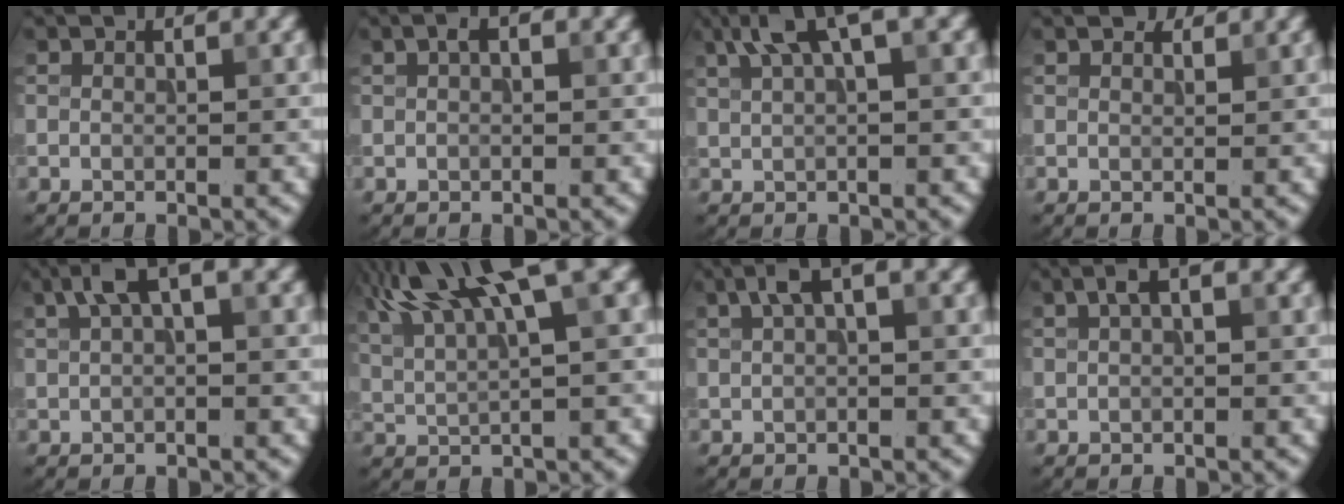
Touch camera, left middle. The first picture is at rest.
{"total": 1.4, "force": [0.5, 0.7, 1.1], "torque": [-0.018, 0.005, 0.008]}
{"total": 5.4, "force": [3.0, 1.3, 4.3], "torque": [-0.077, 0.016, 0.054]}
{"total": 1.6, "force": [1.4, 0.5, 0.5], "torque": [-0.015, 0.001, 0.018]}
{"total": 3.8, "force": [1.7, 1.2, 3.1], "torque": [-0.058, 0.012, 0.027]}
{"total": 12.6, "force": [6.5, 3.4, 10.2], "torque": [-0.175, 0.027, 0.109]}
{"total": 3.1, "force": [1.4, 1.0, 2.6], "torque": [-0.046, 0.010, 0.023]}
{"total": 2.2, "force": [1.0, 0.7, 1.8], "torque": [-0.033, 0.008, 0.017]}